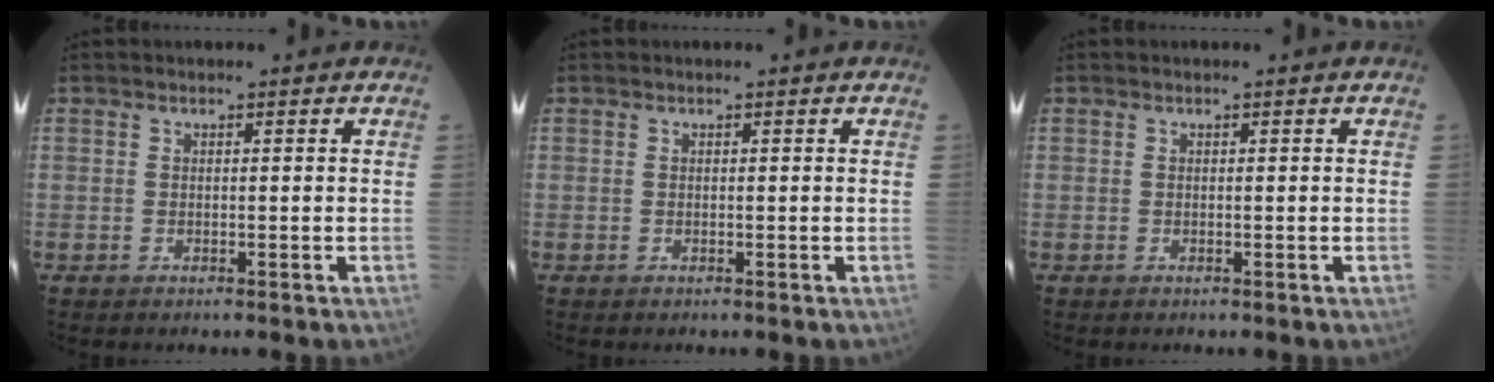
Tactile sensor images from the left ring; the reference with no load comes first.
{"total": 0.0}
{"total": 0.0}